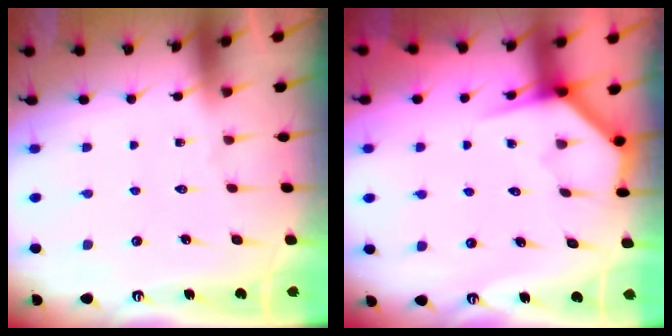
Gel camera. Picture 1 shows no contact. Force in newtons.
{"total": 4.2, "press": 4.2, "slide": 0.4}